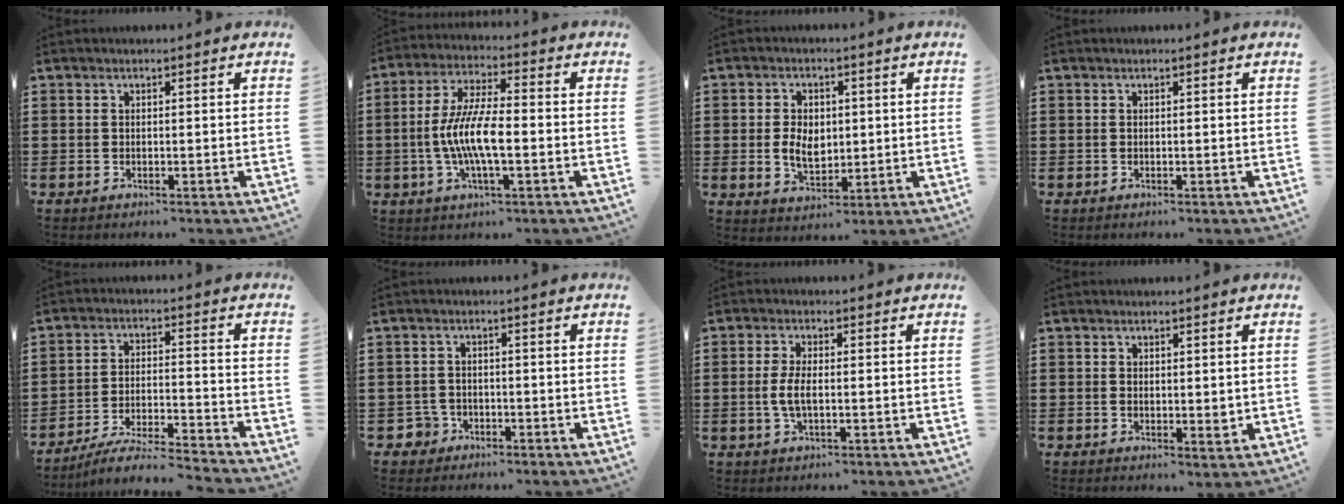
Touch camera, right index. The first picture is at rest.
{"total": 8.6, "force": [-1.6, 2.3, 8.2], "torque": [-0.176, -0.009, -0.036]}
{"total": 5.3, "force": [0.1, 3.7, 3.8], "torque": [-0.078, 0.007, -0.004]}
{"total": 0.0}
{"total": 6.2, "force": [-5.9, -0.2, 2.0], "torque": [-0.041, -0.001, -0.115]}
{"total": 2.4, "force": [-1.5, 1.7, 0.5], "torque": [-0.020, 0.000, -0.035]}
{"total": 3.8, "force": [-0.4, 1.4, 3.6], "torque": [-0.086, -0.007, -0.014]}
{"total": 1.7, "force": [0.5, 0.9, 1.3], "torque": [-0.017, -0.002, 0.009]}